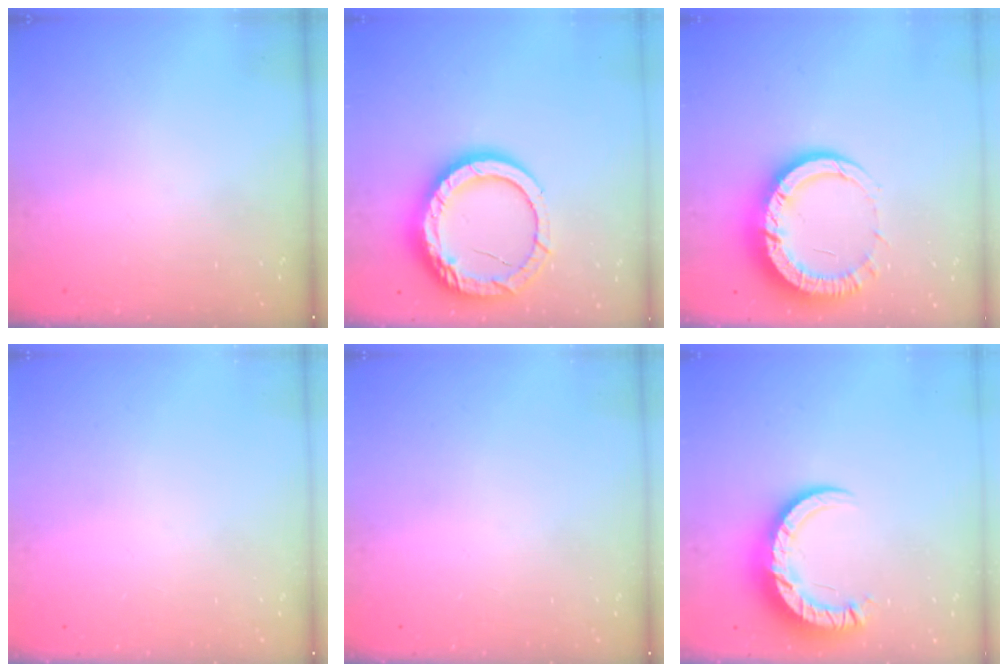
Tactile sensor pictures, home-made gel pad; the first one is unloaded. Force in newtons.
{"total": 16.5, "press": 16.5, "slide": 1.2}
{"total": 12.4, "press": 12.4, "slide": 1.2}
{"total": 0.0}
{"total": 0.0}
{"total": 10.7, "press": 10.6, "slide": 1.1}